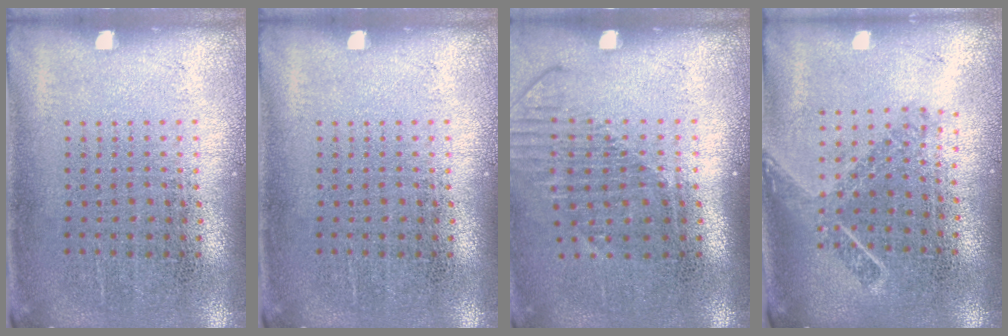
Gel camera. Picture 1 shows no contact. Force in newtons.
{"total": 0.0}
{"total": 1.6, "press": 1.2, "slide": 1.0}
{"total": 1.8, "press": 1.3, "slide": 1.3}